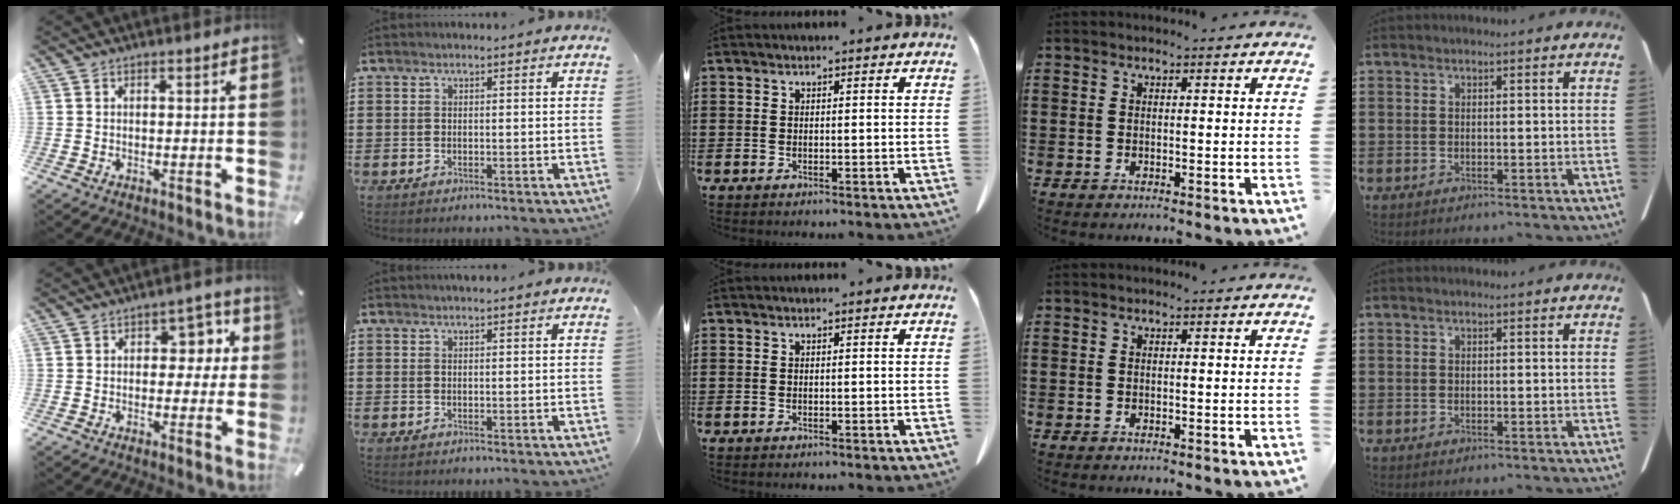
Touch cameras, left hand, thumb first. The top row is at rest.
{"thumb": {"total": 6.6, "force": [1.0, 4.9, 4.3], "torque": [-0.036, -0.002, 0.005]}, "index": {"total": 0.9, "force": [0.8, 0.0, 0.5], "torque": [-0.011, 0.001, 0.015]}}